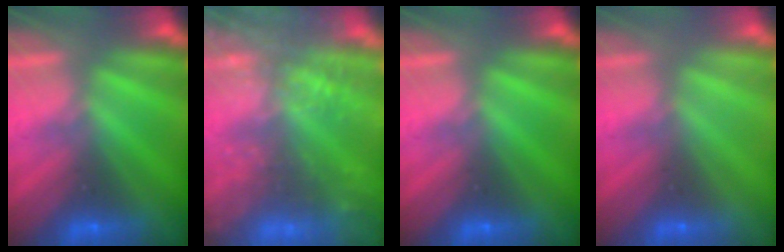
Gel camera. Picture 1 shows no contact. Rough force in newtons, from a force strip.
{"total": 6.5}
{"total": 0.0}
{"total": 3.0}